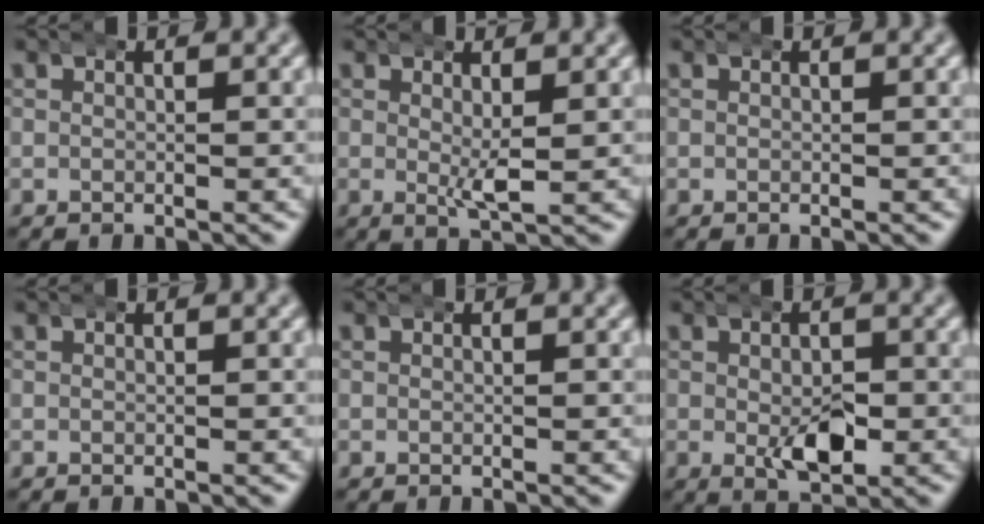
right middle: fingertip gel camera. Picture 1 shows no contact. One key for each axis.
{"total": 2.1, "fx": 0.6, "fy": 0.4, "fz": 2.0, "tx": -0.042, "ty": -0.017, "tz": 0.018}
{"total": 0.0}
{"total": 0.0}
{"total": 0.0}
{"total": 4.2, "fx": -0.7, "fy": 2.3, "fz": 3.5, "tx": -0.066, "ty": -0.021, "tz": -0.002}